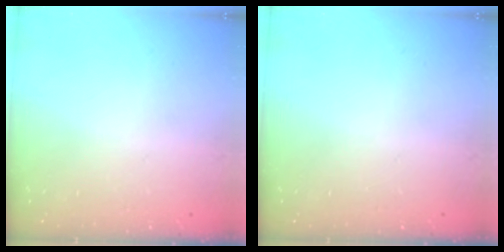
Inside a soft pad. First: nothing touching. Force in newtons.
{"total": 0.0}